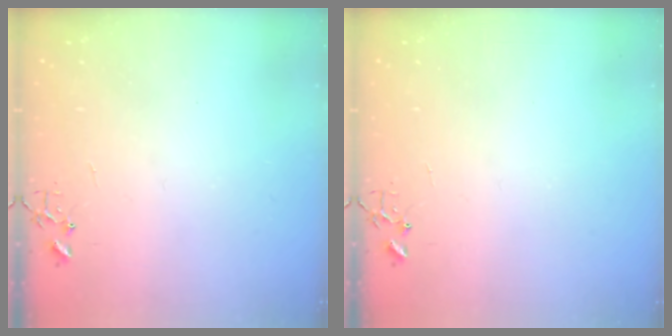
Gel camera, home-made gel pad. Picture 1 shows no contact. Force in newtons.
{"total": 0.0}